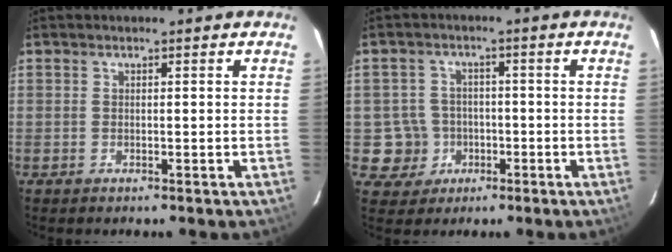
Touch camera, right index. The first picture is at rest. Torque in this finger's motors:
{"motor_torque": [-0.05, 0.14, -0.63, -0.21]}